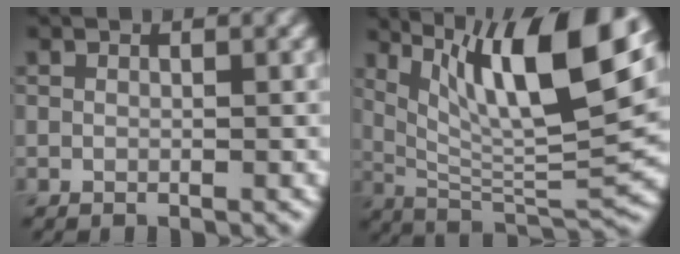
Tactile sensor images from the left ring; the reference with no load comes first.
{"total": 13.1, "force": [5.7, 3.2, 11.3], "torque": [-0.182, 0.002, 0.104]}